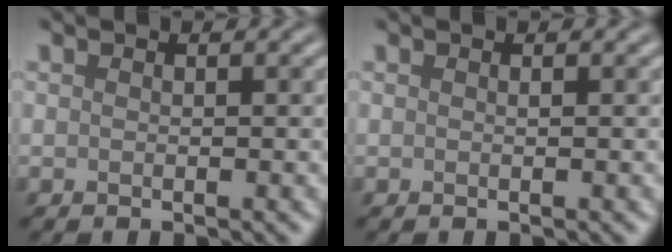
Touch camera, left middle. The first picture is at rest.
{"total": 0.0}